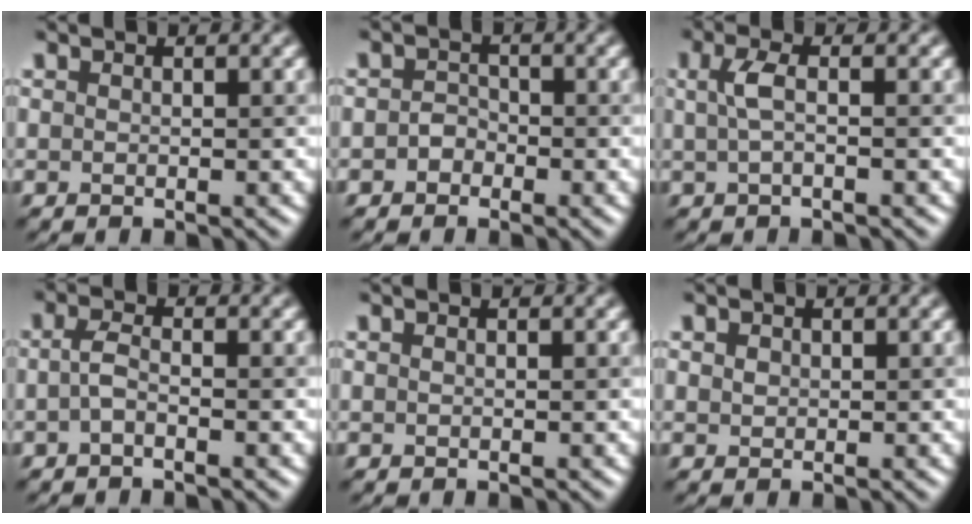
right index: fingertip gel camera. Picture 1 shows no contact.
{"total": 1.3, "force": [-0.6, 1.1, 0.4], "torque": [-0.005, 0.009, -0.013]}
{"total": 1.7, "force": [0.2, 0.4, 1.7], "torque": [-0.039, 0.011, 0.004]}
{"total": 1.5, "force": [-0.6, 0.4, 1.3], "torque": [-0.031, 0.008, -0.014]}
{"total": 0.0}
{"total": 0.5, "force": [0.2, 0.5, 0.0], "torque": [-0.001, 0.007, 0.005]}